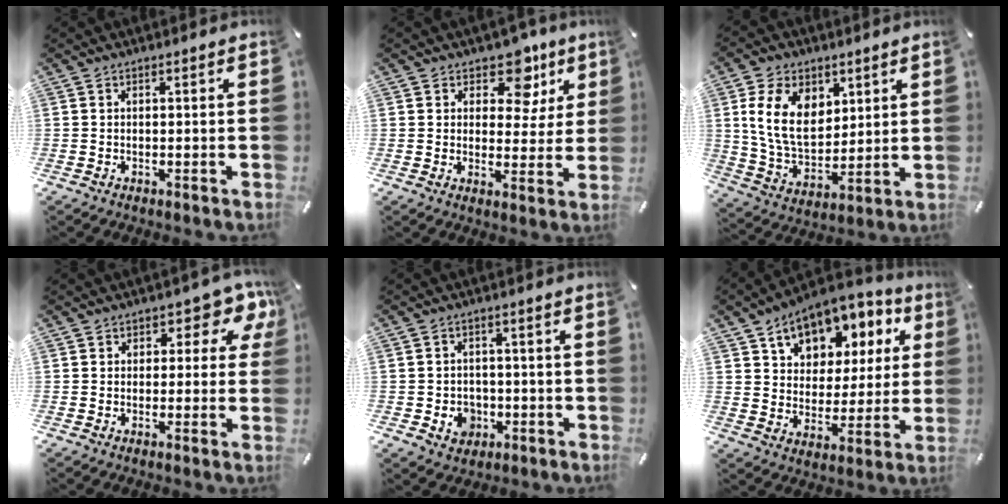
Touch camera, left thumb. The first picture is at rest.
{"total": 10.0, "force": [5.8, 6.4, 5.1], "torque": [-0.061, -0.035, 0.098]}
{"total": 14.1, "force": [4.8, 10.0, 8.7], "torque": [-0.187, -0.004, 0.088]}
{"total": 6.7, "force": [2.7, 4.4, 4.3], "torque": [-0.043, -0.013, 0.040]}
{"total": 5.3, "force": [-1.3, 4.9, 1.7], "torque": [-0.022, 0.004, -0.025]}
{"total": 13.1, "force": [7.8, 9.3, 5.1], "torque": [-0.080, -0.051, 0.141]}